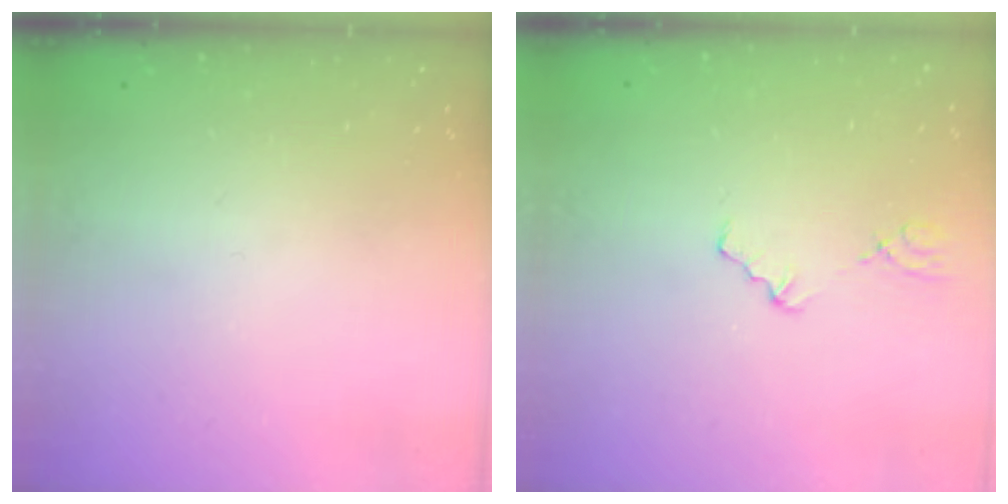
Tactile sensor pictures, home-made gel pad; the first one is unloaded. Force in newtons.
{"total": 1.2, "press": 1.2, "slide": 0.2}